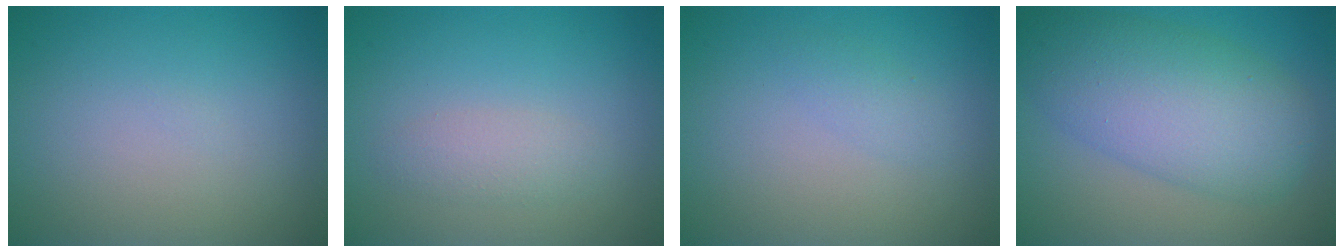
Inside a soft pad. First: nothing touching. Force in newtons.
{"total": 1.7, "press": 1.7, "slide": 0.1}
{"total": 1.2, "press": 1.2, "slide": 0.0}
{"total": 8.4, "press": 8.4, "slide": 0.1}